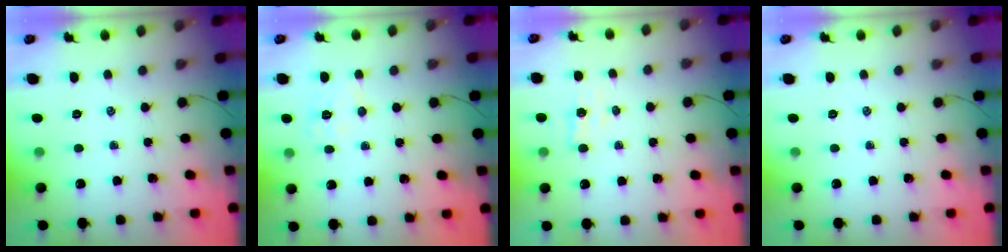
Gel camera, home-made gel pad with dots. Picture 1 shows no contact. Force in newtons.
{"total": 6.3, "press": 6.2, "slide": 0.8}
{"total": 2.1, "press": 2.0, "slide": 0.7}
{"total": 0.0}